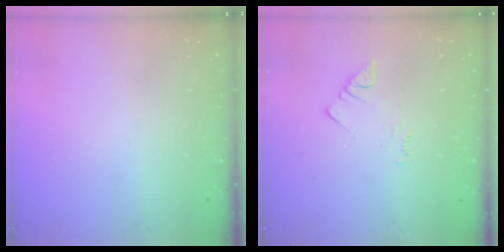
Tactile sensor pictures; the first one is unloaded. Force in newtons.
{"total": 2.5, "press": 2.5, "slide": 0.4}